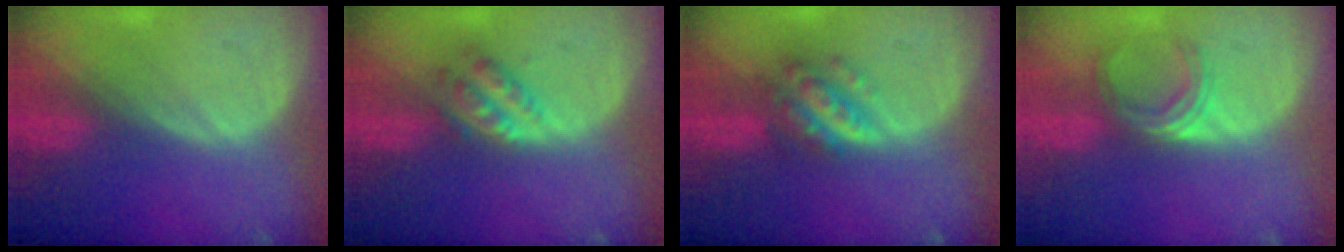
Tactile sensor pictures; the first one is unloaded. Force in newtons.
{"total": 4.6, "press": 4.1, "slide": 2.2}
{"total": 6.0, "press": 5.3, "slide": 2.8}
{"total": 5.0, "press": 4.4, "slide": 2.3}